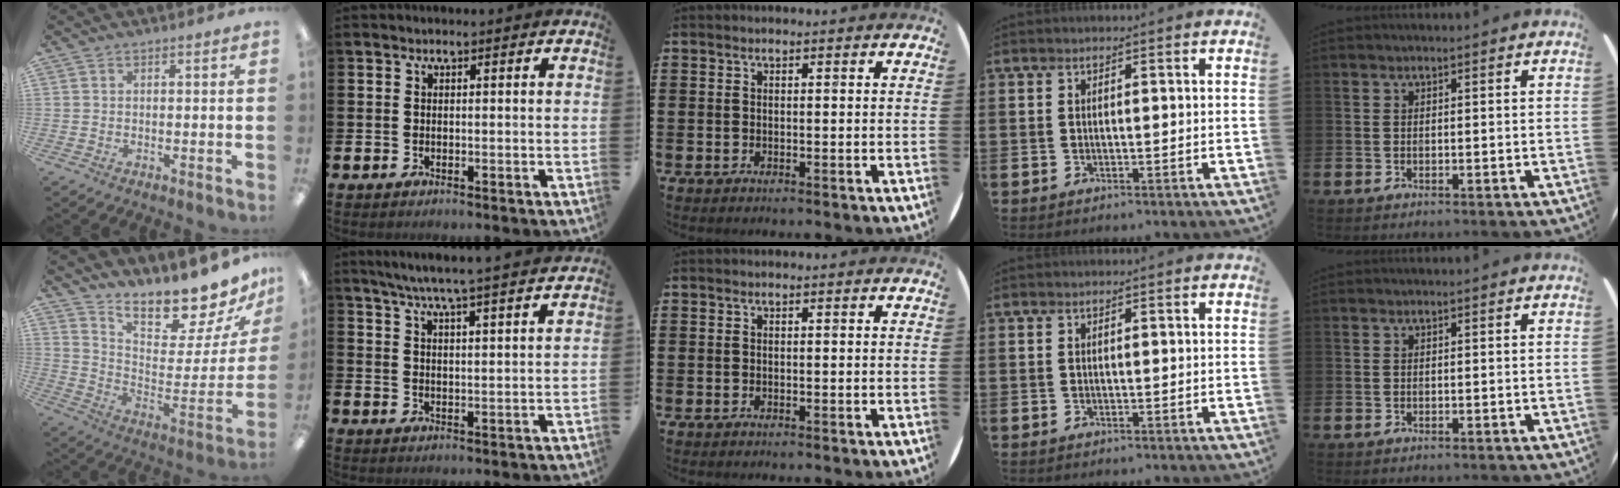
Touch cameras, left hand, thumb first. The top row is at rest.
{"thumb": {"total": 15.3, "force": [14.6, 2.2, 4.0], "torque": [-0.058, -0.140, 0.243]}, "index": {"total": 6.4, "force": [6.0, -0.6, 2.1], "torque": [-0.056, -0.038, 0.103]}}